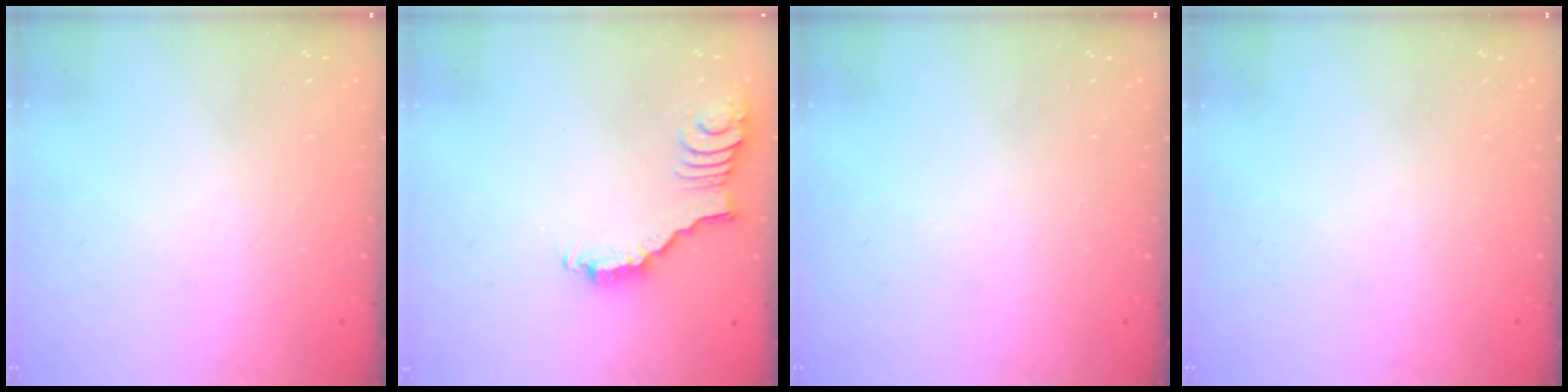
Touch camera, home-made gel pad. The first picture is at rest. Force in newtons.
{"total": 2.8, "press": 2.8, "slide": 0.3}
{"total": 0.0}
{"total": 0.0}